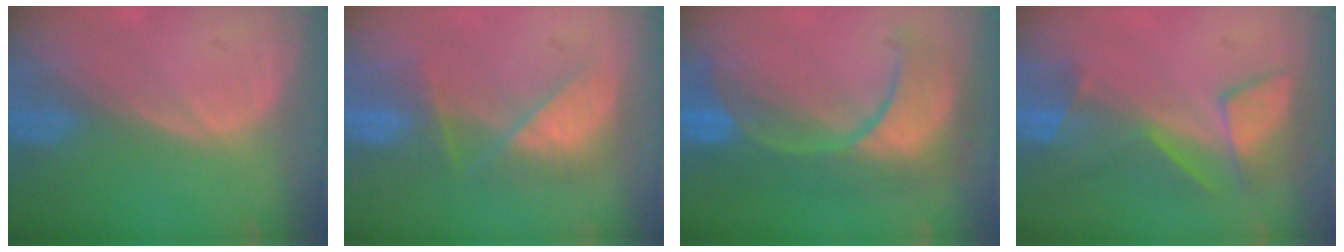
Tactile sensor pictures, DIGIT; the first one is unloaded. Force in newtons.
{"total": 7.1, "press": 6.9, "slide": 1.3}
{"total": 10.3, "press": 10.3, "slide": 1.1}
{"total": 8.5, "press": 7.2, "slide": 4.5}